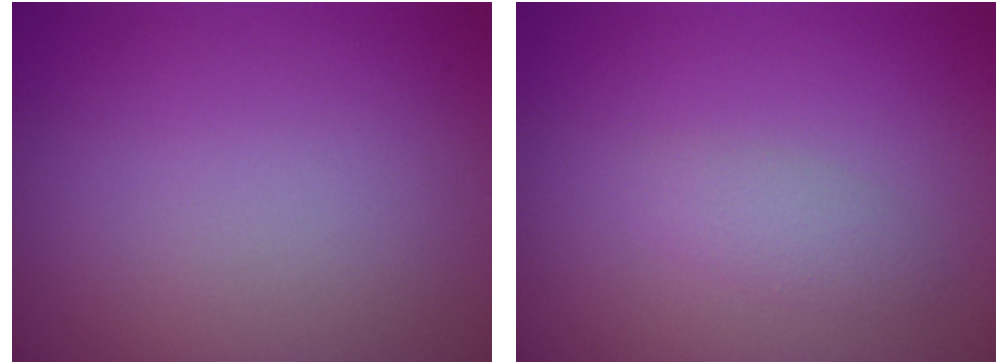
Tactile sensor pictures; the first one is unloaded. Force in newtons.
{"total": 1.5, "press": 1.5, "slide": 0.1}